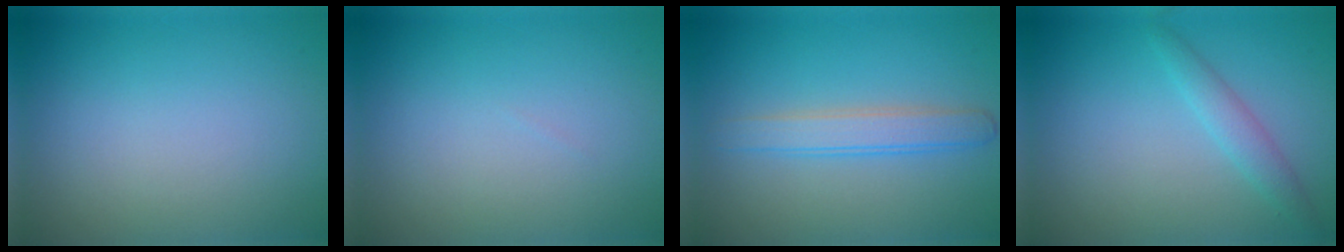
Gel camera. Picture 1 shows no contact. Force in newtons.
{"total": 0.0}
{"total": 2.7, "press": 2.7, "slide": 0.1}
{"total": 1.8, "press": 1.8, "slide": 0.1}